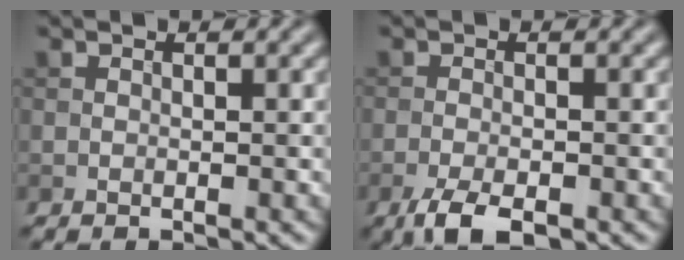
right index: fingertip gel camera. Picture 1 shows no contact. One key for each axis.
{"total": 3.6, "fx": -2.2, "fy": 1.2, "fz": 2.6, "tx": -0.050, "ty": -0.007, "tz": -0.043}